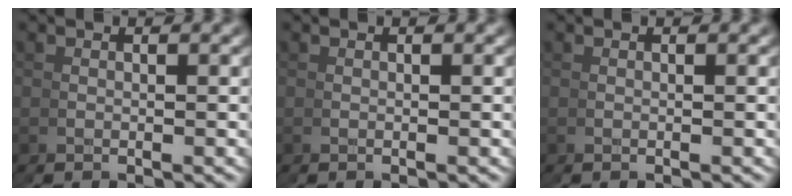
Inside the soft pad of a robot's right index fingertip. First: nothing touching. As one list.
[{"total": 0.0}, {"total": 0.0}]